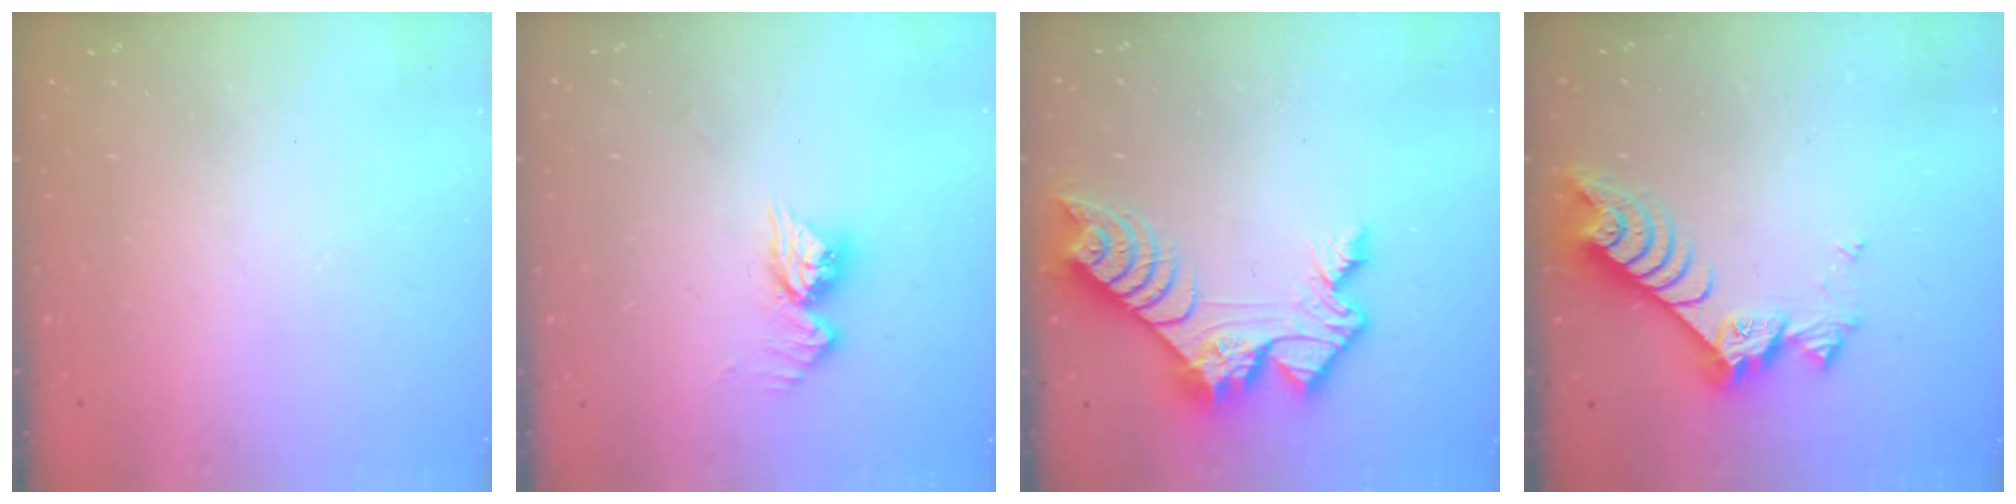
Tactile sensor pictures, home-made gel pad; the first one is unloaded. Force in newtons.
{"total": 9.7, "press": 9.7, "slide": 0.9}
{"total": 11.8, "press": 11.7, "slide": 0.8}
{"total": 7.9, "press": 7.9, "slide": 0.7}